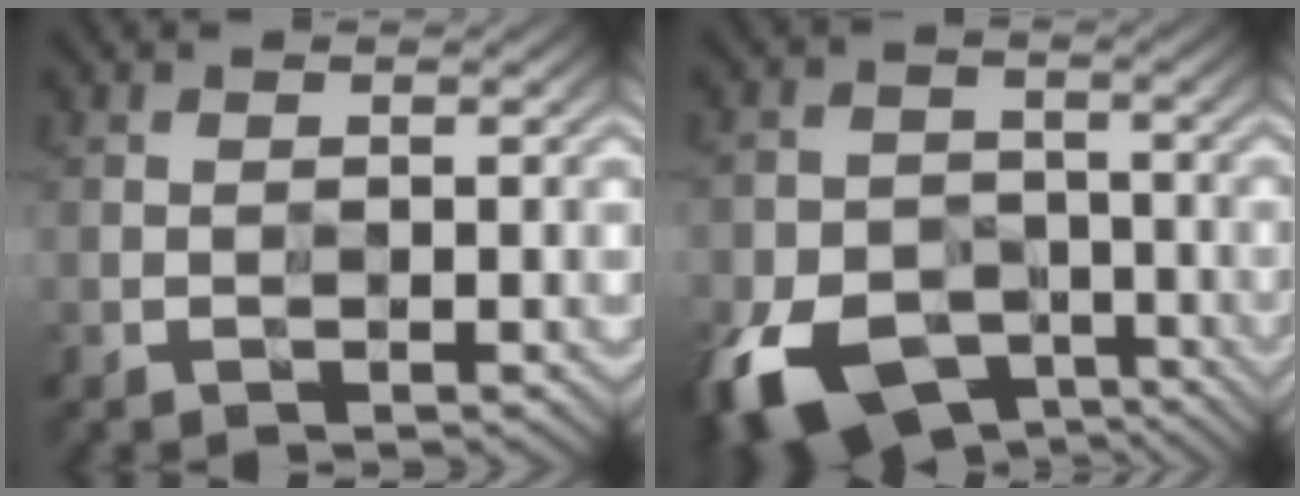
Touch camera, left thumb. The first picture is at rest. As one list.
[{"total": 8.3, "force": [-5.2, 5.8, 2.9], "torque": [-0.071, -0.022, -0.098]}]